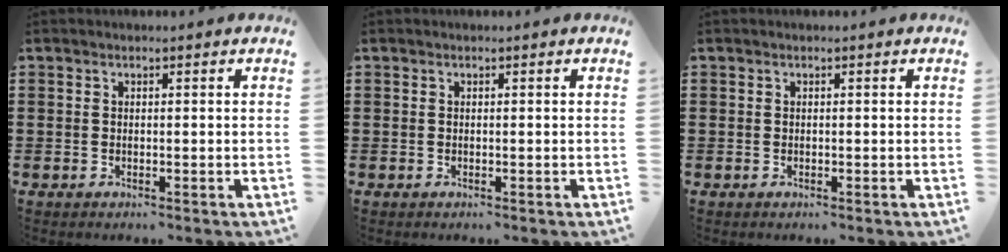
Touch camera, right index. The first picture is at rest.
{"total": 0.0}
{"total": 0.0}